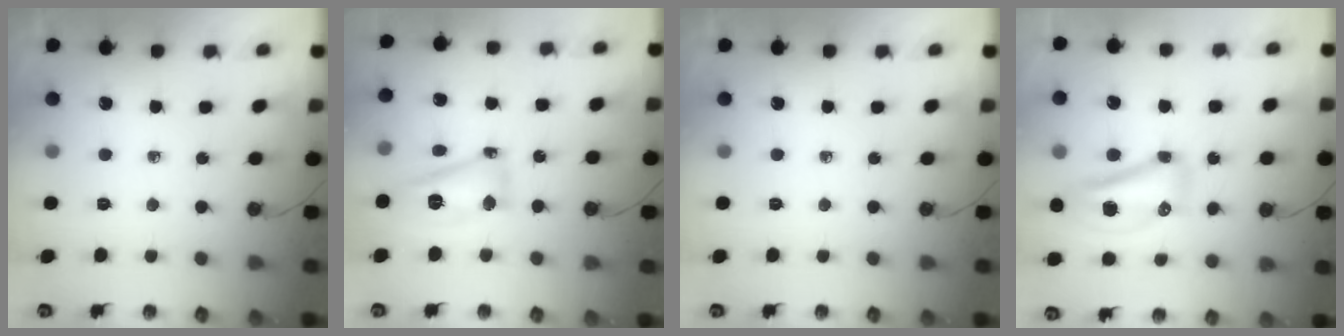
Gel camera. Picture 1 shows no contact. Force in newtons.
{"total": 12.0, "press": 12.0, "slide": 1.2}
{"total": 0.0}
{"total": 14.1, "press": 14.0, "slide": 1.1}